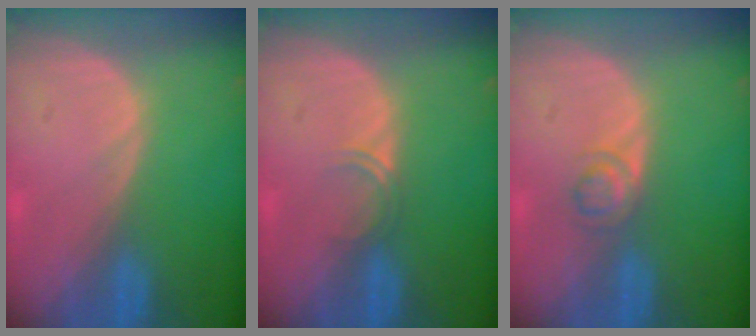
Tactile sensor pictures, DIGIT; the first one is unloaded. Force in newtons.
{"total": 1.7, "press": 1.4, "slide": 1.0}
{"total": 2.7, "press": 2.7, "slide": 0.2}